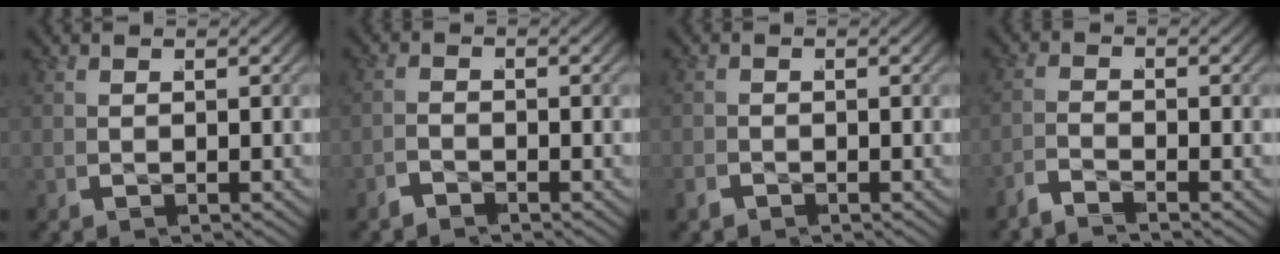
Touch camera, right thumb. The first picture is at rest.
{"total": 1.5, "force": [-1.3, -0.3, -0.5], "torque": [0.014, 0.005, -0.034]}
{"total": 1.0, "force": [-0.8, 0.1, -0.5], "torque": [0.006, -0.002, -0.017]}
{"total": 2.3, "force": [-2.2, -0.5, -0.1], "torque": [0.009, 0.004, -0.057]}